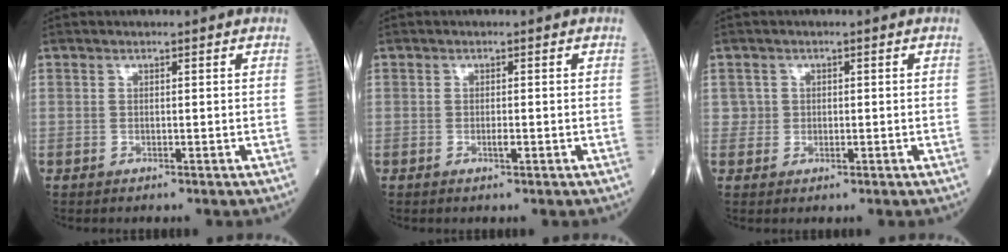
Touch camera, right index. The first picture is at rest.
{"total": 1.2, "force": [-0.4, 0.2, 1.1], "torque": [-0.023, -0.001, -0.007]}
{"total": 1.6, "force": [0.1, 1.6, 0.2], "torque": [0.001, 0.002, 0.000]}